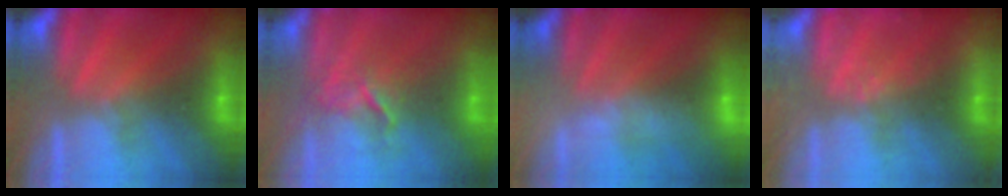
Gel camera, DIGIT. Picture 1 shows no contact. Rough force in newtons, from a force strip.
{"total": 3.5}
{"total": 2.5}
{"total": 2.5}